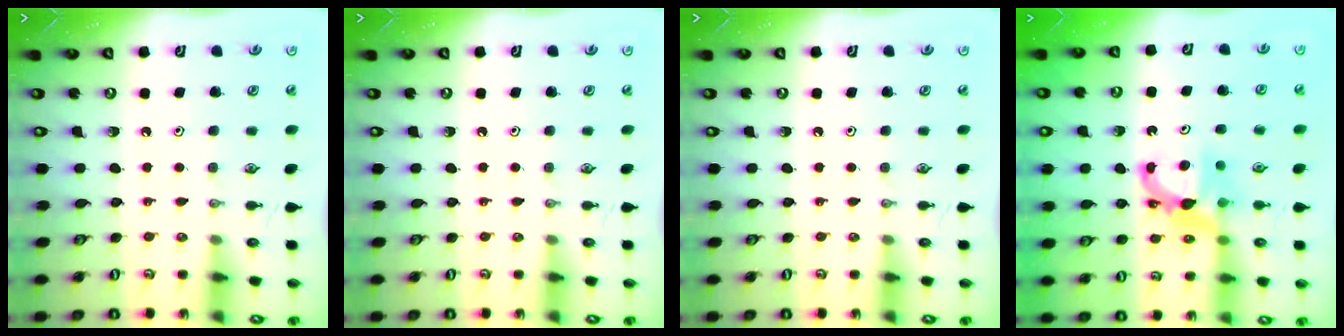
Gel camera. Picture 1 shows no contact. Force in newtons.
{"total": 0.0}
{"total": 0.0}
{"total": 7.5, "press": 7.5, "slide": 0.5}